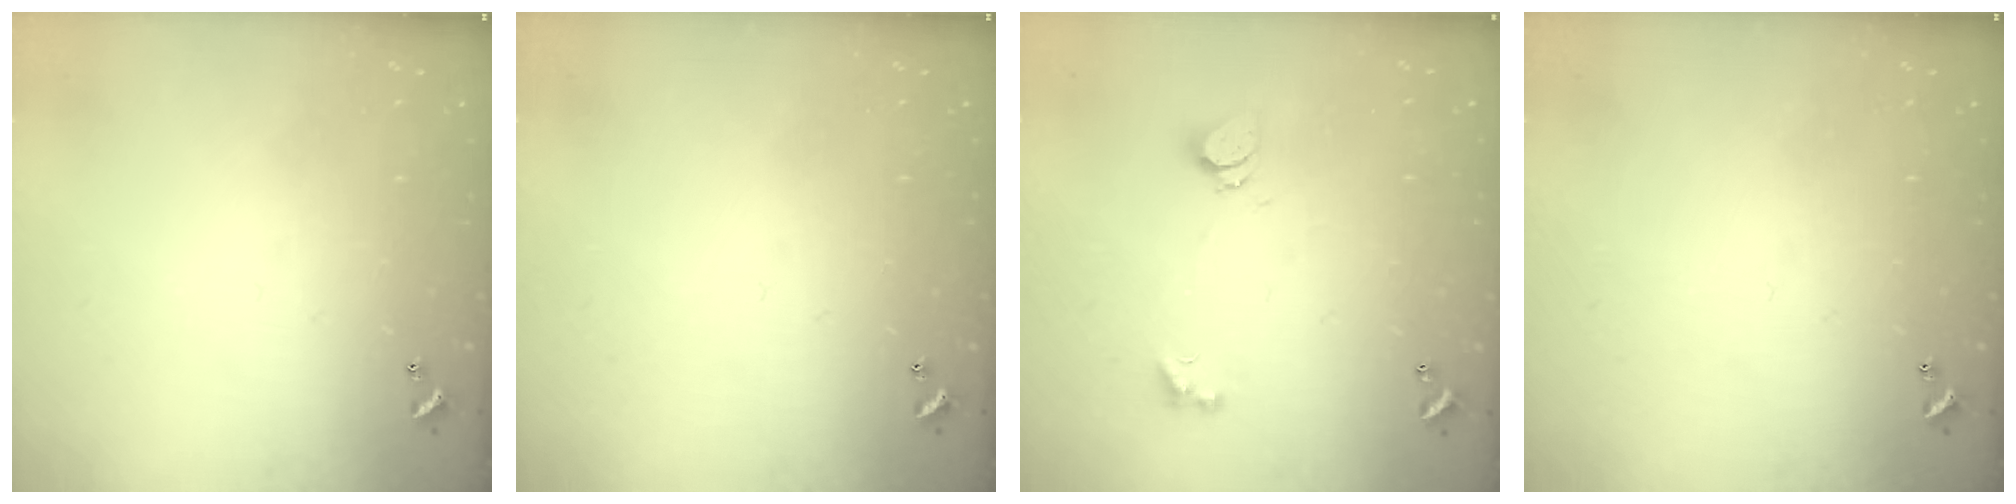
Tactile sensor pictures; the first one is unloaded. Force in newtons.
{"total": 0.0}
{"total": 1.0, "press": 0.9, "slide": 0.4}
{"total": 0.0}